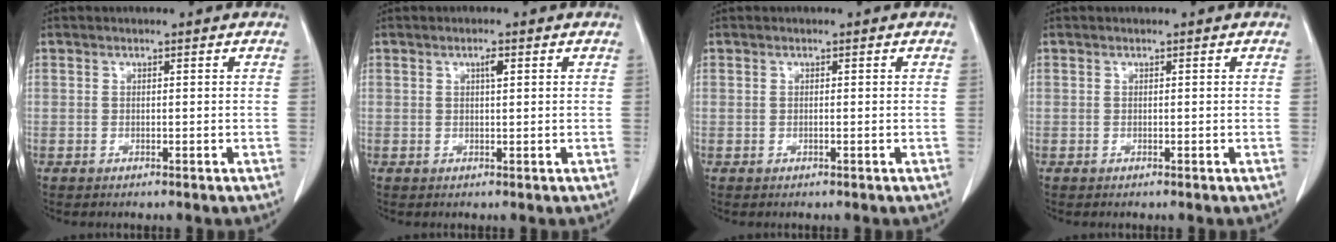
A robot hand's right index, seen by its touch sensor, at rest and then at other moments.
{"total": 1.3, "force": [0.6, 0.2, 1.2], "torque": [-0.022, 0.002, 0.009]}
{"total": 0.0}
{"total": 0.0}